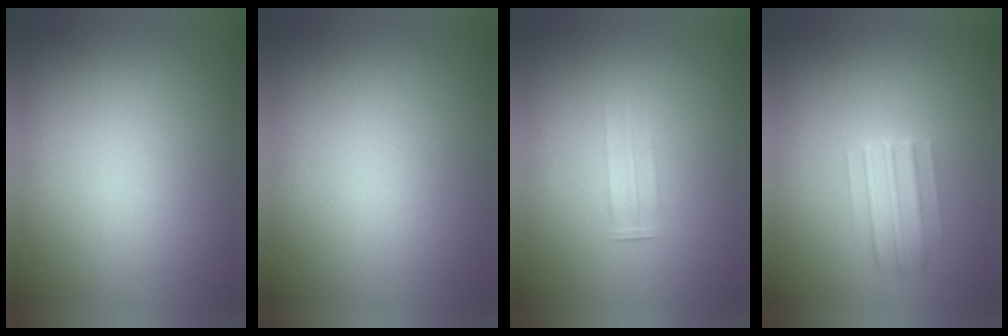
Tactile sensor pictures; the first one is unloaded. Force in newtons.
{"total": 0.0}
{"total": 1.6}
{"total": 2.8}